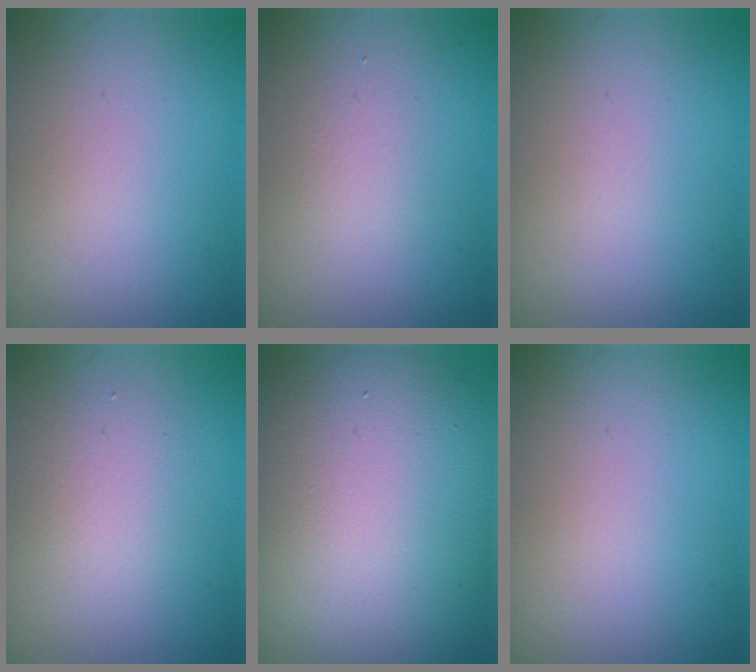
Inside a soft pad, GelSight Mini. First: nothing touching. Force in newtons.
{"total": 1.4, "press": 1.4, "slide": 0.0}
{"total": 0.0}
{"total": 2.9, "press": 2.9, "slide": 0.4}
{"total": 15.8, "press": 15.8, "slide": 0.6}
{"total": 0.0}